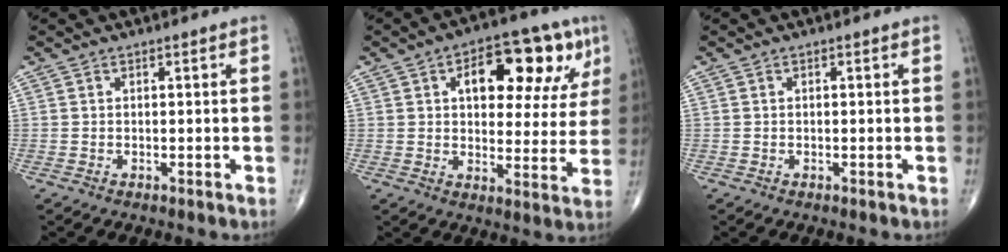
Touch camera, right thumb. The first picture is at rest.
{"total": 17.0, "force": [6.7, 8.8, 12.9], "torque": [-0.126, 0.000, 0.090]}
{"total": 0.0}